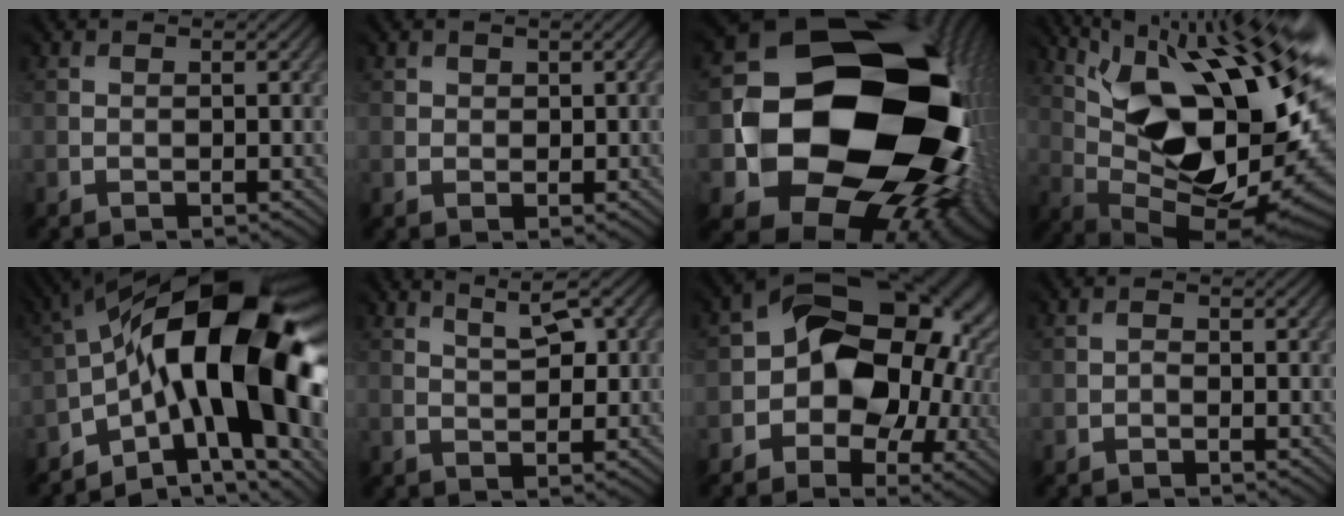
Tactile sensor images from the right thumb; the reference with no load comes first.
{"total": 1.0, "force": [0.7, 0.8, -0.1], "torque": [0.001, -0.002, 0.011]}
{"total": 20.9, "force": [-0.1, 17.1, 12.1], "torque": [-0.274, -0.080, 0.044]}
{"total": 20.6, "force": [5.8, 8.5, 17.9], "torque": [-0.270, 0.026, 0.096]}
{"total": 18.2, "force": [-2.3, 7.9, 16.2], "torque": [-0.244, 0.023, -0.055]}
{"total": 3.8, "force": [2.5, 1.0, 2.6], "torque": [-0.050, 0.002, 0.037]}
{"total": 14.4, "force": [-0.9, 10.4, 9.9], "torque": [-0.133, -0.009, -0.011]}
{"total": 0.5, "force": [-0.5, 0.1, -0.1], "torque": [-0.001, 0.002, -0.011]}